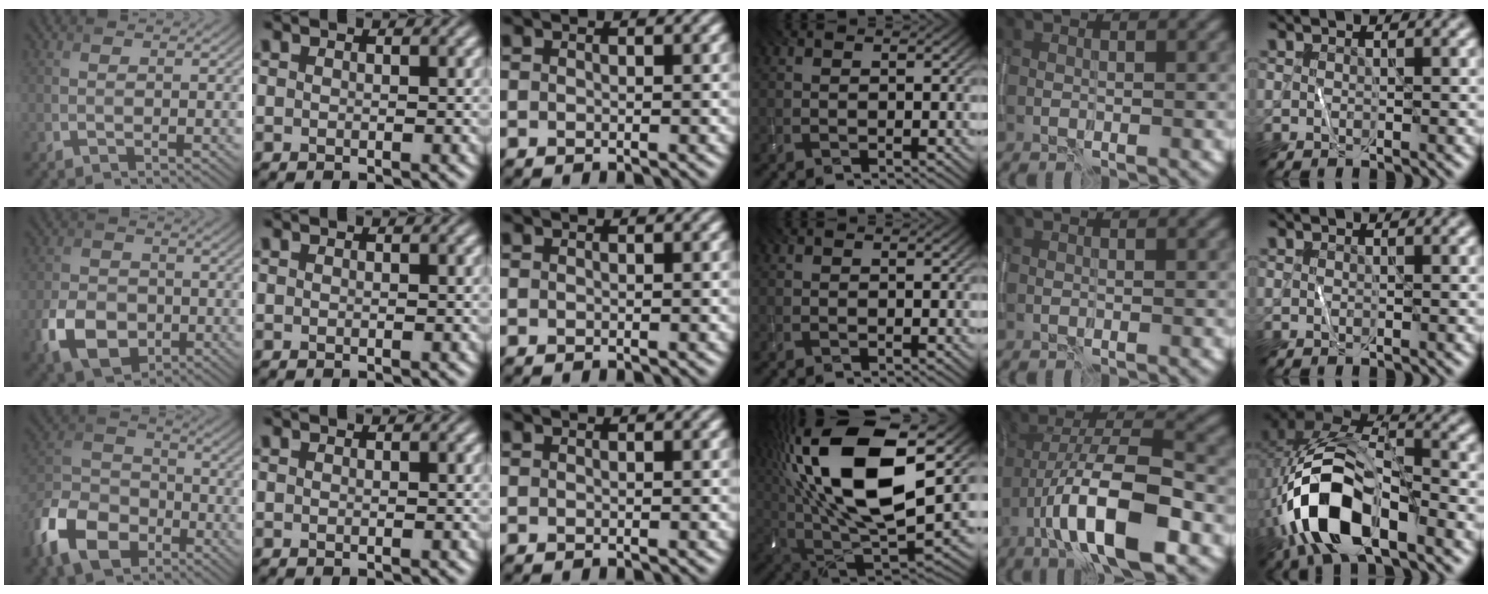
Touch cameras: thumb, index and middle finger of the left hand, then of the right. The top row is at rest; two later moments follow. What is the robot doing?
{"motion": "wipe", "object": "whiteboard"}